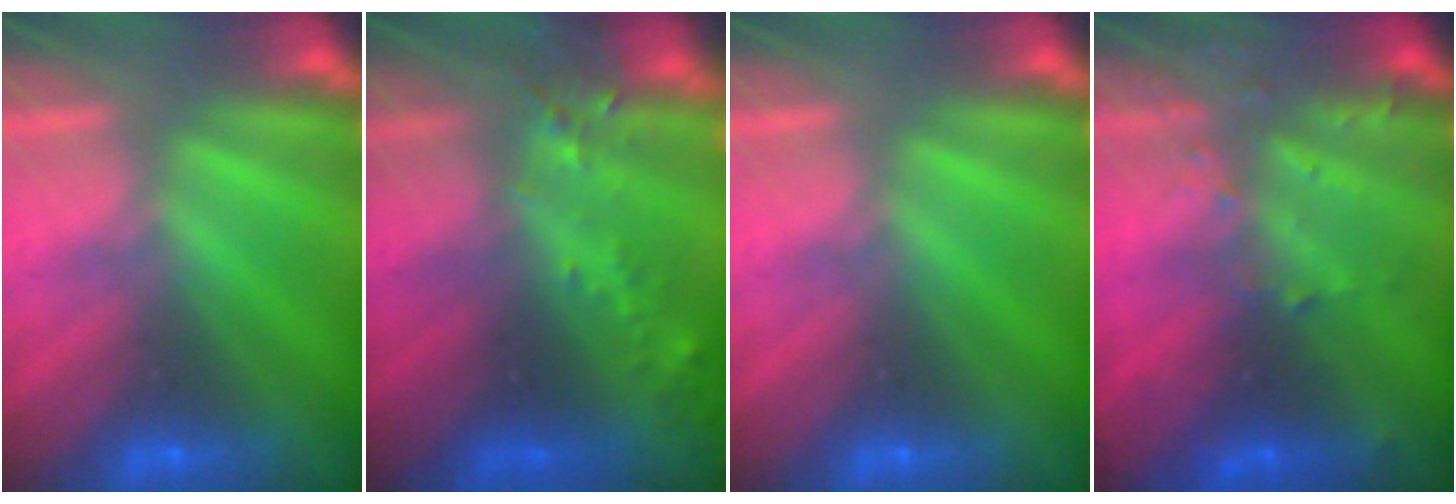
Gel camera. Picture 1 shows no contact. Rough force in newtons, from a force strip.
{"total": 5.9}
{"total": 0.0}
{"total": 3.2}